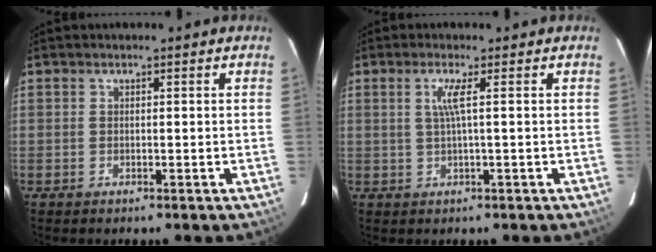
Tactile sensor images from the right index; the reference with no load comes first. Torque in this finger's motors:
{"motor_torque": [0.11, -0.02, 0.20, 0.04]}